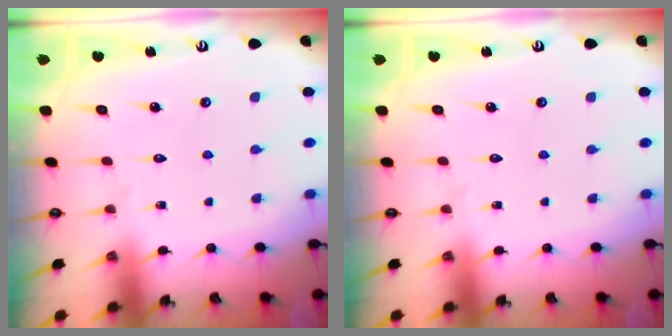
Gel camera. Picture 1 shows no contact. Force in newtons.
{"total": 0.0}